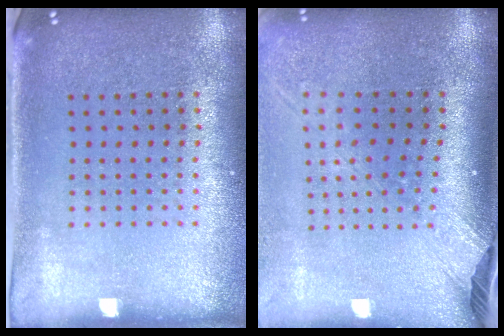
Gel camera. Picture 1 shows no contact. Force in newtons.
{"total": 2.6, "press": 1.9, "slide": 1.7}